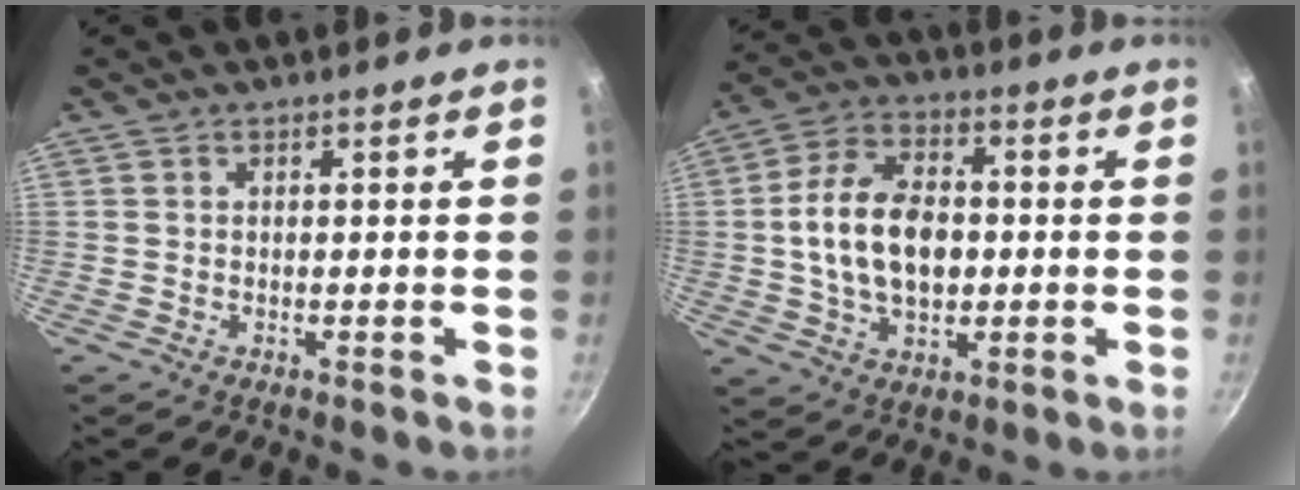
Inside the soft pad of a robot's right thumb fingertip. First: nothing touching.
{"total": 14.3, "force": [0.0, 9.1, 11.1], "torque": [-0.181, 0.019, -0.006]}